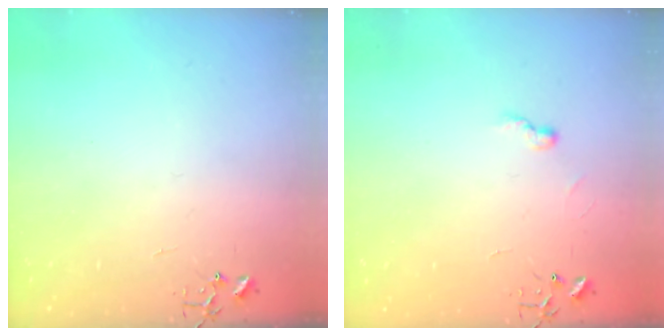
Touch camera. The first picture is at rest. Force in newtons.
{"total": 5.1, "press": 5.1, "slide": 0.5}